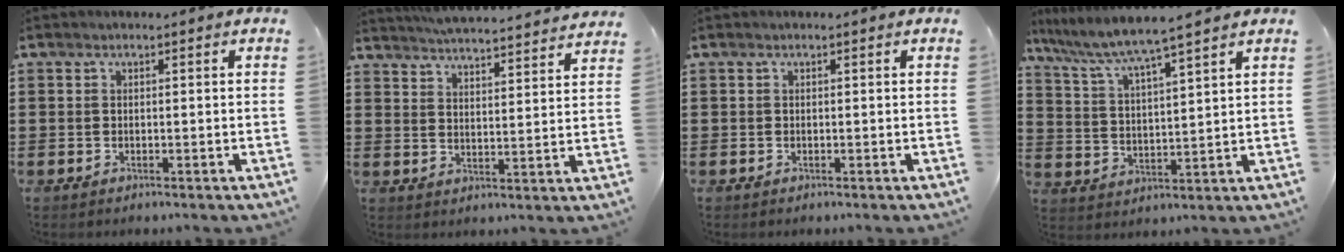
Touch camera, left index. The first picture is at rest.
{"total": 5.0, "force": [5.0, -0.7, 0.4], "torque": [-0.029, -0.037, 0.086]}
{"total": 0.0}
{"total": 5.5, "force": [4.8, -0.6, 2.5], "torque": [-0.072, -0.035, 0.077]}